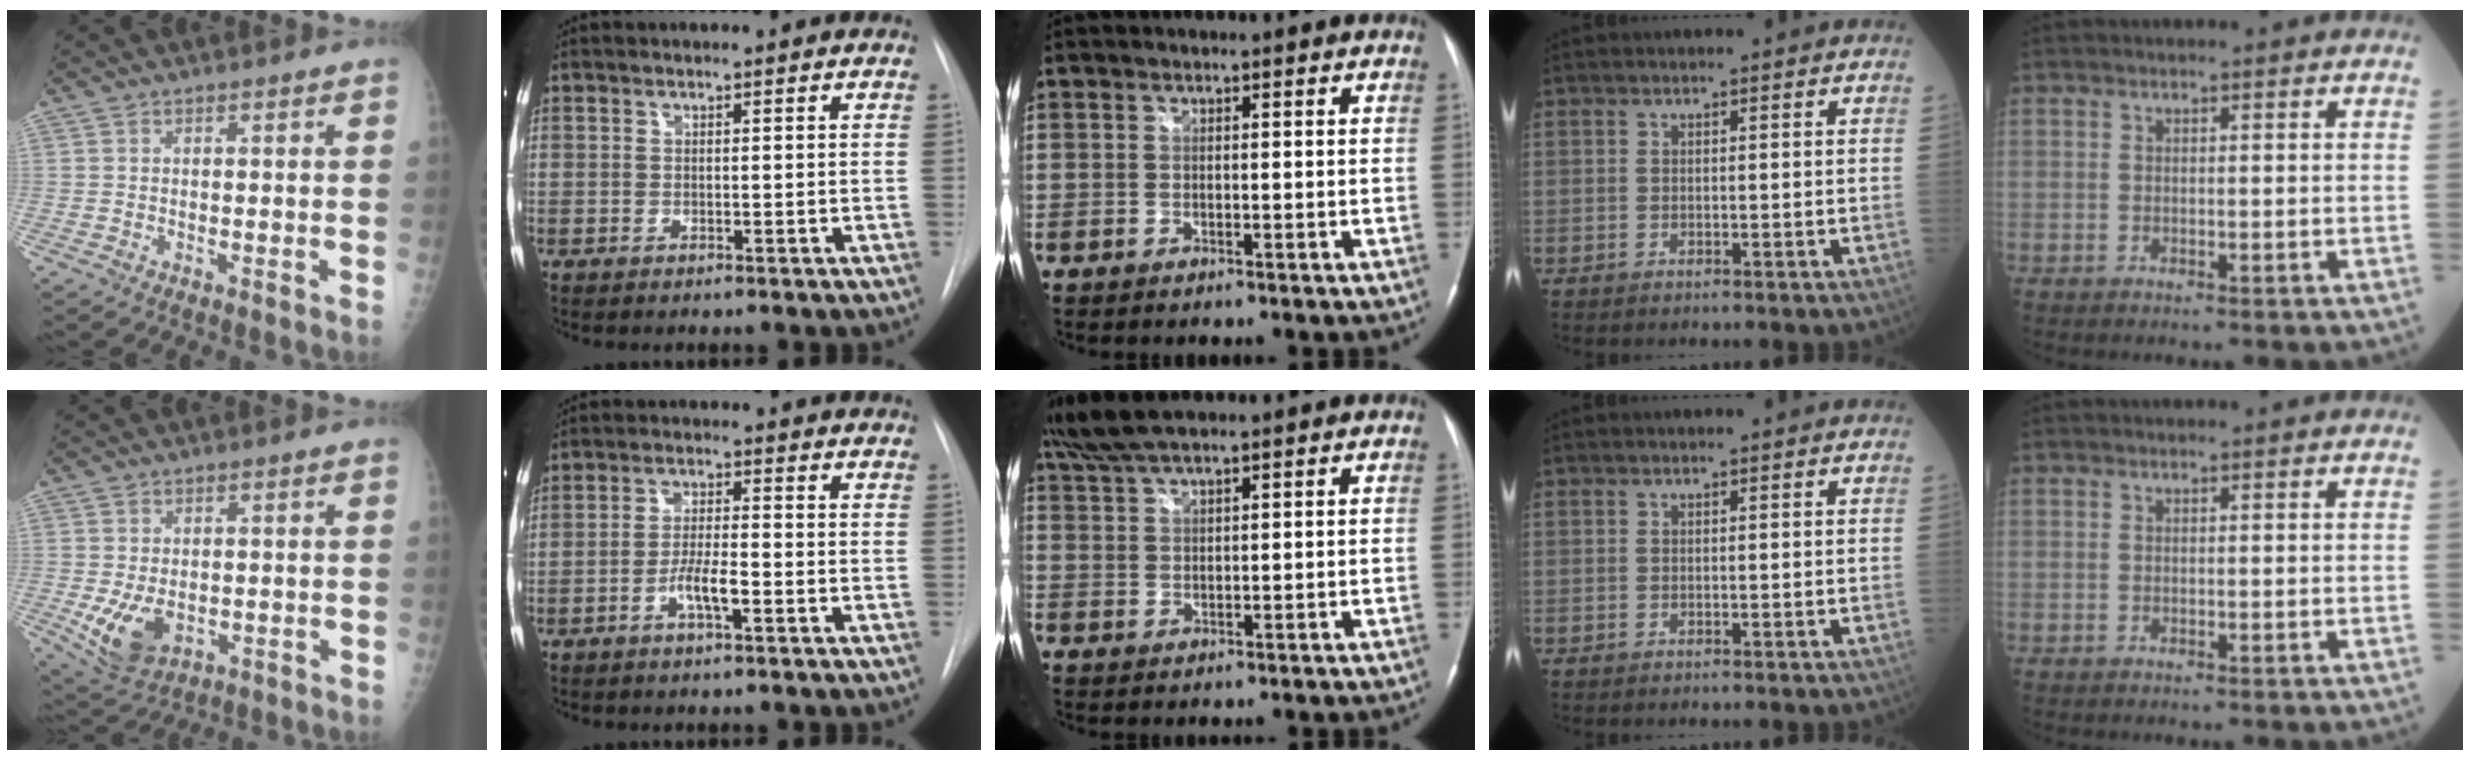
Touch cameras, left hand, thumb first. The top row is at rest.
{"thumb": {"total": 8.1, "force": [-1.6, 5.4, 5.9], "torque": [-0.100, -0.008, -0.012]}, "index": {"total": 4.3, "force": [-2.2, 0.7, 3.7], "torque": [-0.070, -0.001, -0.042]}, "middle": {"total": 6.8, "force": [5.7, 0.9, 3.7], "torque": [-0.082, 0.029, 0.111]}}